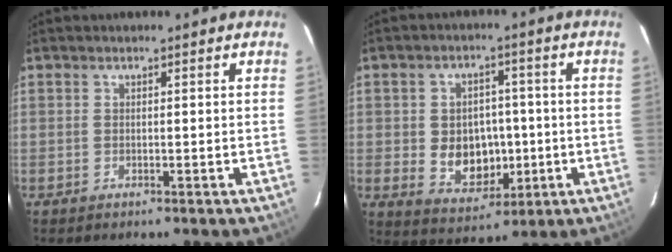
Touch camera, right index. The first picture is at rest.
{"total": 9.6, "force": [-1.1, 7.6, 5.8], "torque": [-0.122, 0.004, 0.003]}